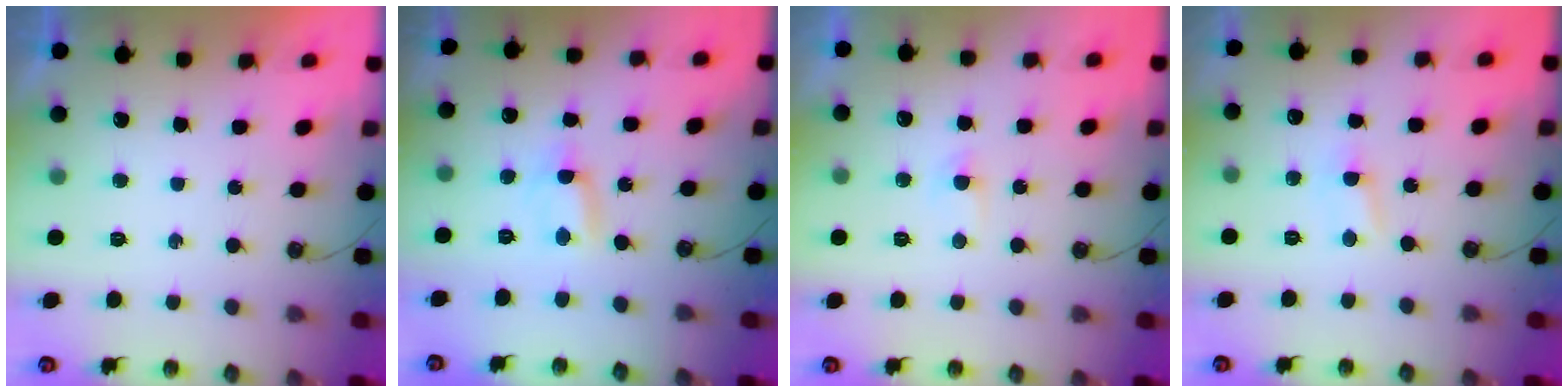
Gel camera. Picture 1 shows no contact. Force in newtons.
{"total": 0.6, "press": 0.3, "slide": 0.6}
{"total": 2.5, "press": 2.5, "slide": 0.4}
{"total": 2.7, "press": 2.7, "slide": 0.4}